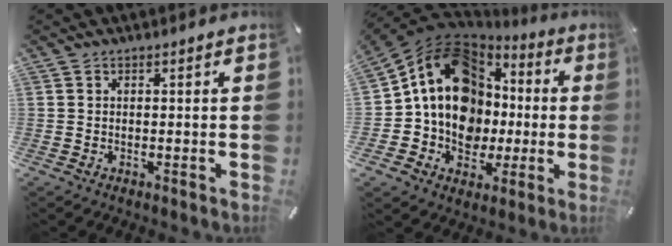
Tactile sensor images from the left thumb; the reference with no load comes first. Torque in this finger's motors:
{"motor_torque": [1.46, 2.99, 2.52, 0.25, 0.36]}